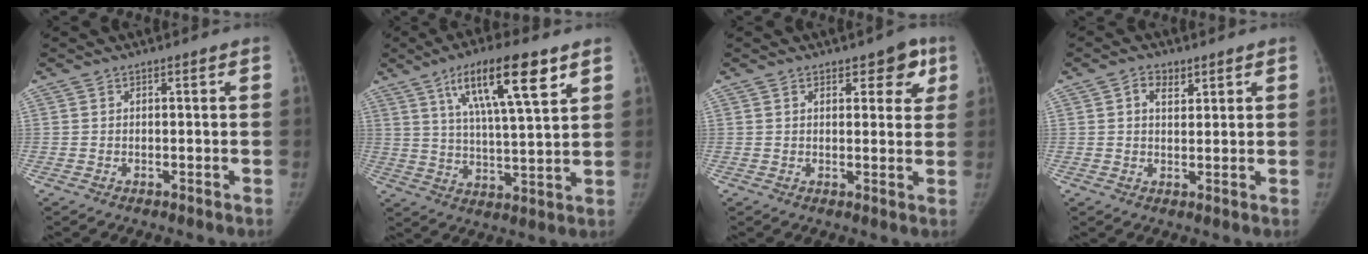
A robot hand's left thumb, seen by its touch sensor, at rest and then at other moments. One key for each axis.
{"total": 15.8, "fx": 8.1, "fy": 3.3, "fz": 13.1, "tx": -0.214, "ty": -0.027, "tz": 0.140}
{"total": 6.0, "fx": 3.0, "fy": 3.1, "fz": 4.1, "tx": -0.015, "ty": -0.010, "tz": 0.030}
{"total": 3.6, "fx": 1.8, "fy": 2.3, "fz": 2.1, "tx": -0.020, "ty": -0.007, "tz": 0.027}